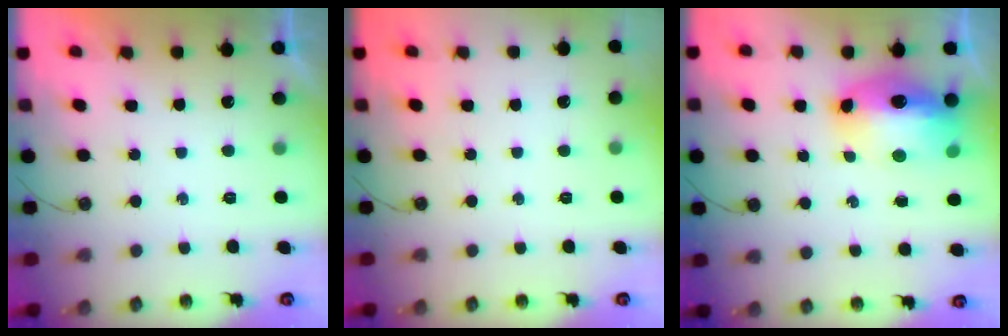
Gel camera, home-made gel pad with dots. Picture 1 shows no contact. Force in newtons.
{"total": 0.0}
{"total": 15.8, "press": 15.7, "slide": 1.6}